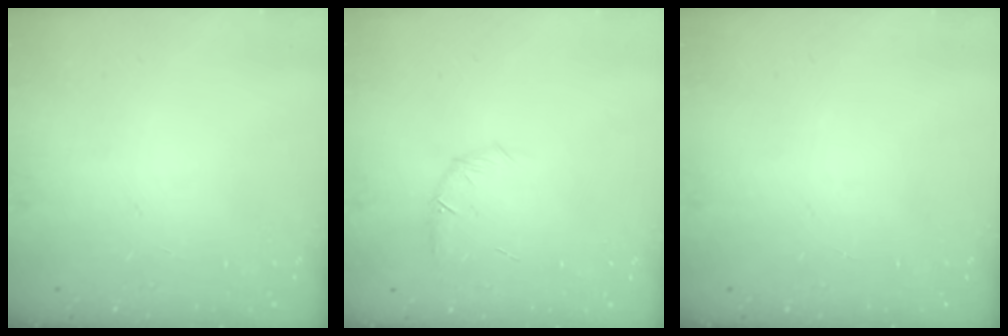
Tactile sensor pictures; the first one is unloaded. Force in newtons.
{"total": 6.3, "press": 6.1, "slide": 1.5}
{"total": 0.0}